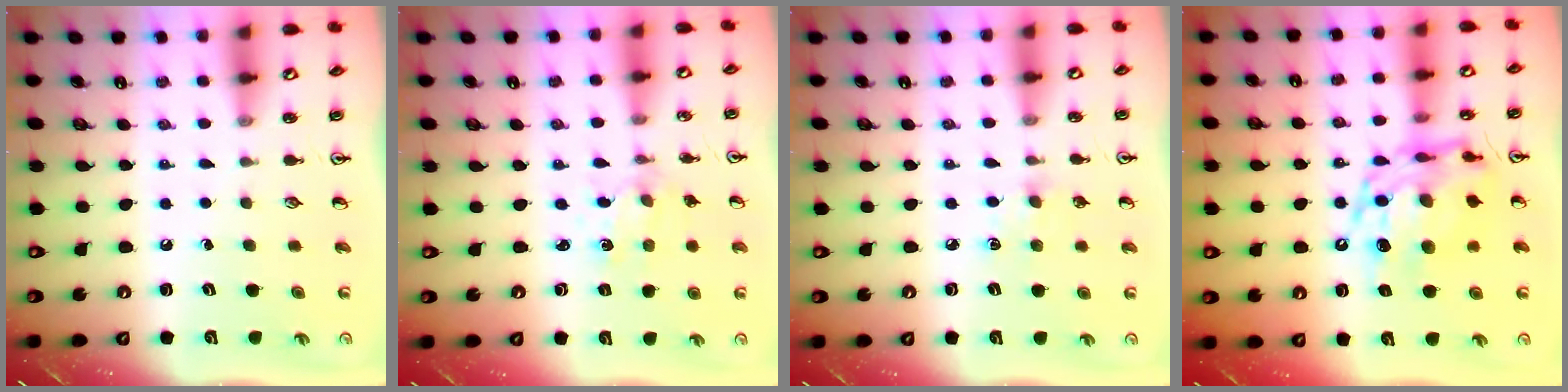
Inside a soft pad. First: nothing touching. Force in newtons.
{"total": 1.7, "press": 1.7, "slide": 0.3}
{"total": 5.6, "press": 5.5, "slide": 0.9}
{"total": 14.8, "press": 14.7, "slide": 1.6}